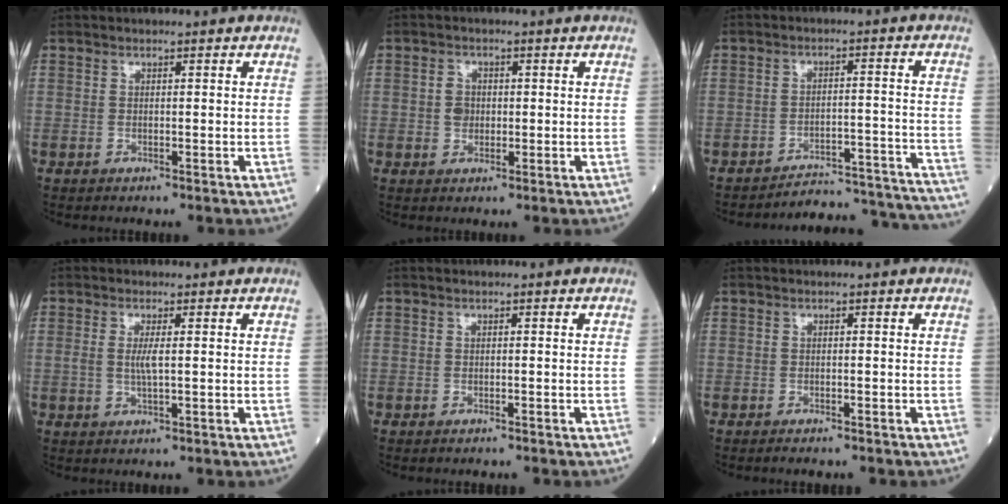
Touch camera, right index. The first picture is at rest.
{"total": 2.3, "force": [0.0, 1.9, 1.3], "torque": [-0.022, 0.005, -0.001]}
{"total": 17.5, "force": [-17.4, 0.7, 1.7], "torque": [0.002, 0.022, -0.219]}
{"total": 2.3, "force": [0.1, 0.2, 2.3], "torque": [-0.053, -0.002, 0.002]}
{"total": 1.0, "force": [-1.0, 0.2, 0.3], "torque": [-0.008, -0.002, -0.013]}
{"total": 2.2, "force": [-1.9, 0.4, 0.9], "torque": [-0.012, -0.004, -0.022]}